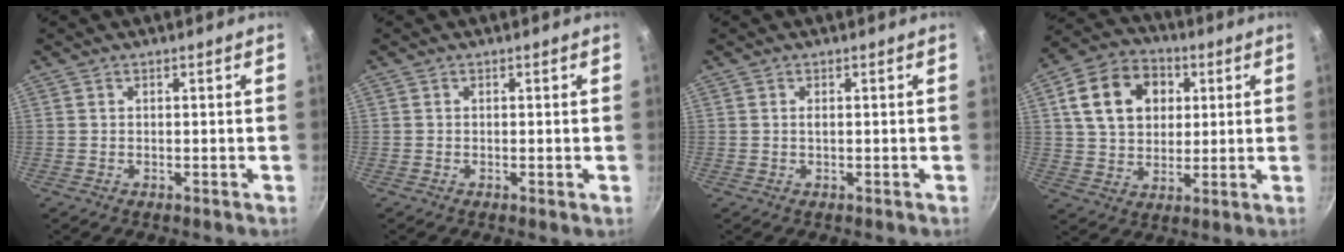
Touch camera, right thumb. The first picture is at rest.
{"total": 0.6, "force": [-0.2, 0.0, 0.6], "torque": [-0.010, -0.002, -0.005]}
{"total": 0.5, "force": [0.1, 0.2, 0.5], "torque": [-0.009, 0.000, 0.001]}
{"total": 15.0, "force": [4.2, 11.4, 8.8], "torque": [-0.129, 0.010, 0.062]}